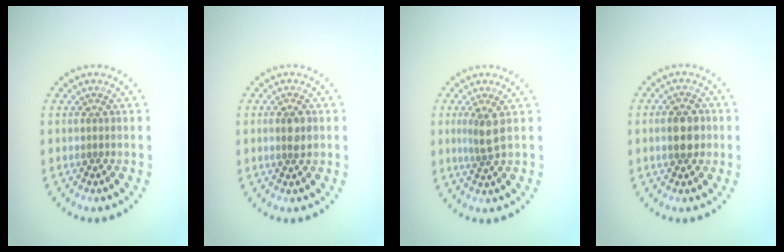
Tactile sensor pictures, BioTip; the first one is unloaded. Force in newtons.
{"total": 1.8, "press": 1.7, "slide": 0.7}
{"total": 1.9, "press": 1.6, "slide": 1.1}
{"total": 3.4, "press": 3.4, "slide": 0.2}